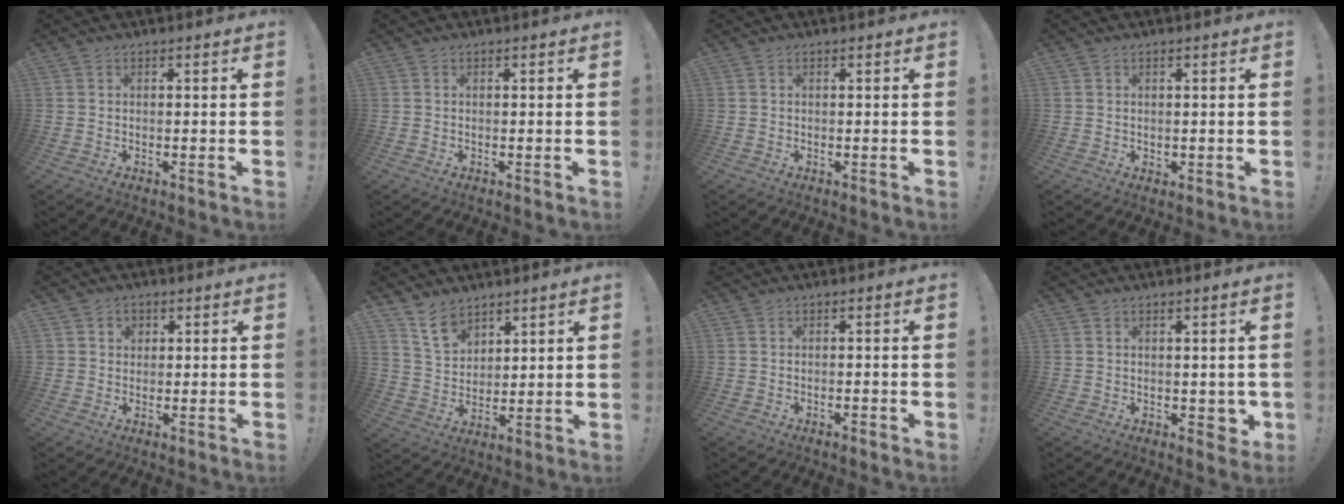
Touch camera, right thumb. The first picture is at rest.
{"total": 0.0}
{"total": 0.0}
{"total": 1.1, "force": [0.5, 0.9, 0.2], "torque": [0.003, 0.000, 0.009]}
{"total": 2.9, "force": [1.0, 2.7, 0.6], "torque": [-0.008, 0.001, 0.018]}
{"total": 9.5, "force": [7.0, 5.5, 3.2], "torque": [-0.056, -0.042, 0.138]}
{"total": 0.9, "force": [-0.7, 0.1, 0.5], "torque": [-0.009, 0.001, -0.012]}
{"total": 3.6, "force": [0.3, 3.0, 1.9], "torque": [-0.010, 0.002, 0.007]}